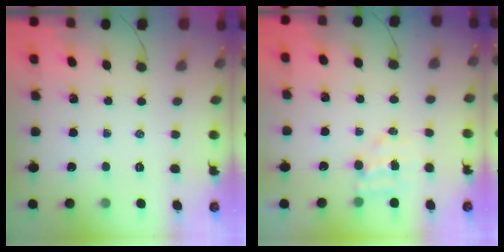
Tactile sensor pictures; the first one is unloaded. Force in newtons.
{"total": 3.9, "press": 3.8, "slide": 0.6}